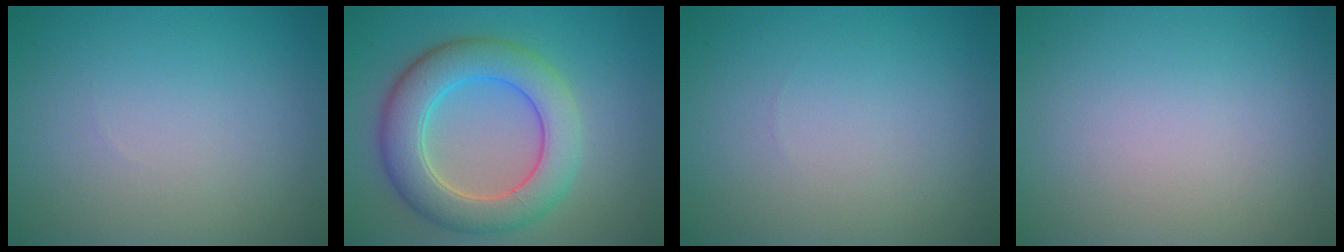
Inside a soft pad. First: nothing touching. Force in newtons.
{"total": 8.3, "press": 8.3, "slide": 0.1}
{"total": 0.0}
{"total": 0.0}